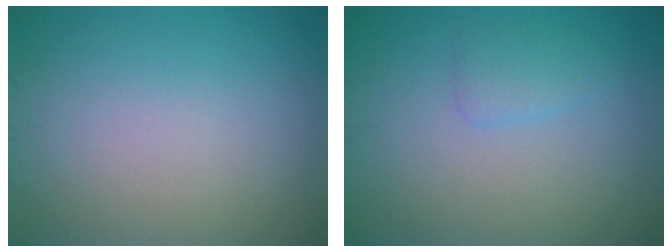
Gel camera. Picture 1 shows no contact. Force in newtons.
{"total": 1.5, "press": 1.5, "slide": 0.1}